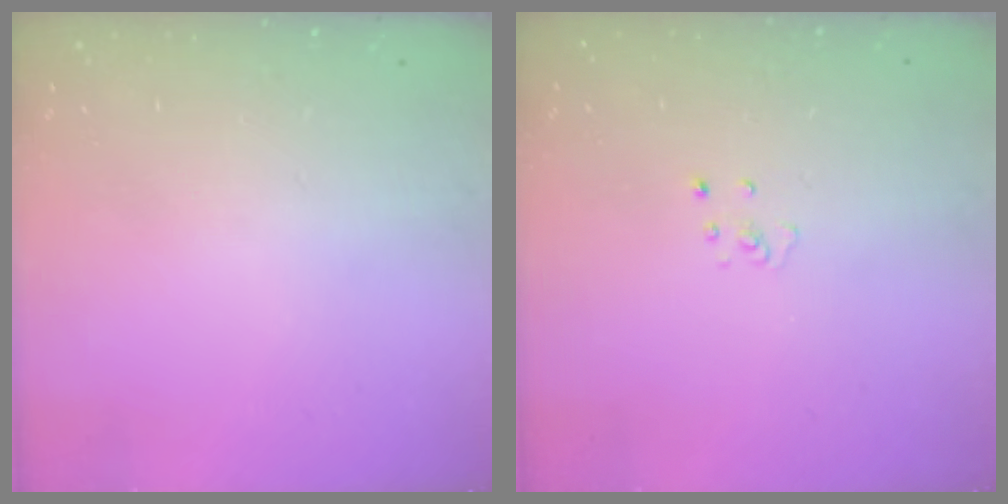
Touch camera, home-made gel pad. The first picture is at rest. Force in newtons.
{"total": 2.3, "press": 2.3, "slide": 0.2}